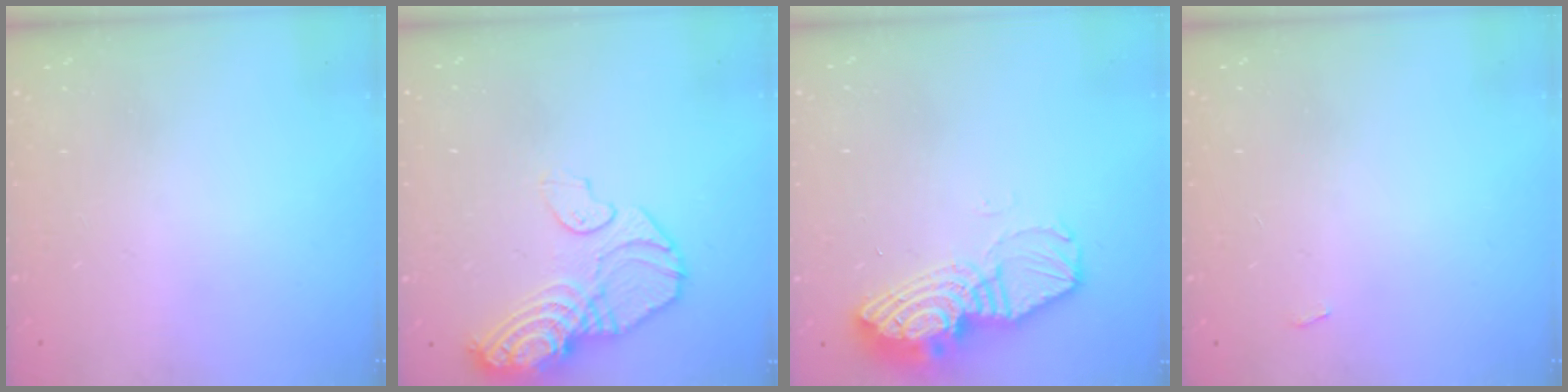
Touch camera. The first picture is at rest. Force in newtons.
{"total": 13.2, "press": 13.1, "slide": 1.4}
{"total": 14.8, "press": 14.7, "slide": 1.5}
{"total": 2.3, "press": 2.3, "slide": 0.3}